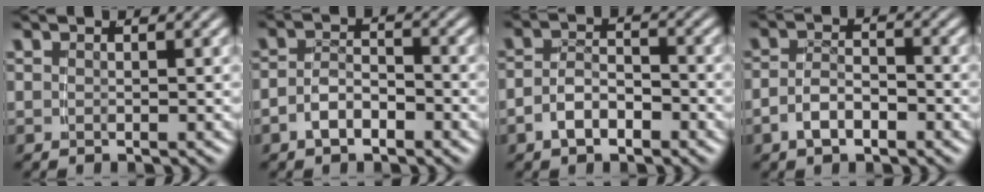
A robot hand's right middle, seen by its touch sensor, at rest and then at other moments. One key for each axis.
{"total": 3.0, "fx": -2.0, "fy": 1.6, "fz": 1.5, "tx": -0.020, "ty": -0.003, "tz": -0.035}
{"total": 3.5, "fx": -2.1, "fy": 2.1, "fz": 1.8, "tx": -0.025, "ty": -0.003, "tz": -0.037}
{"total": 3.0, "fx": -1.8, "fy": 1.5, "fz": 1.7, "tx": -0.025, "ty": -0.003, "tz": -0.032}